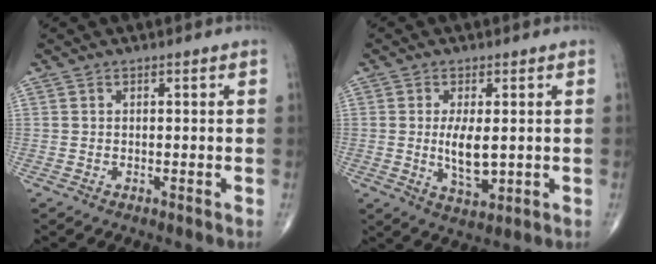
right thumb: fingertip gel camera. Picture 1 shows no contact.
{"total": 6.6, "force": [0.1, 2.7, 6.0], "torque": [-0.104, -0.017, 0.007]}